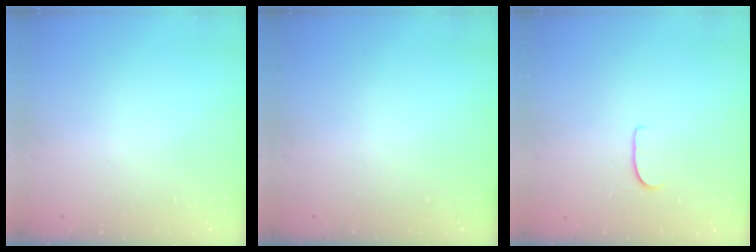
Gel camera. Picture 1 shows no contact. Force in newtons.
{"total": 0.0}
{"total": 4.5, "press": 4.5, "slide": 0.4}